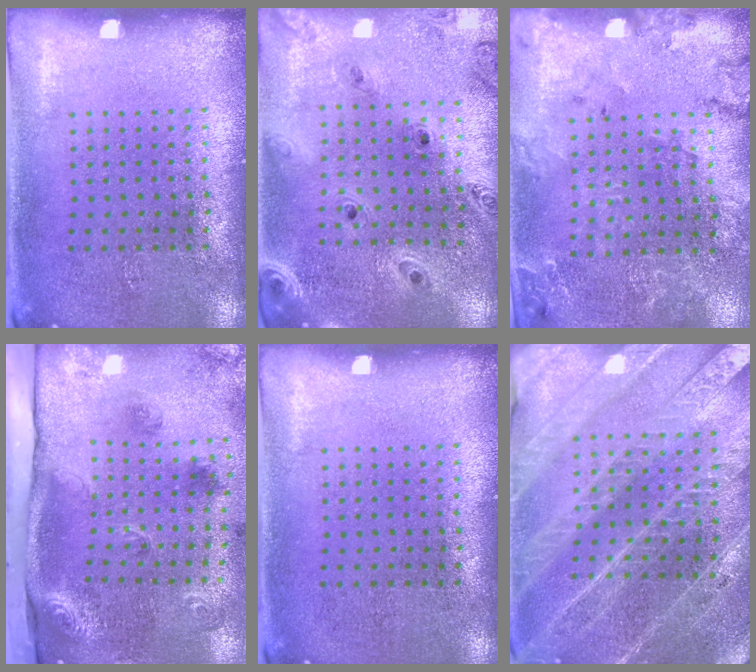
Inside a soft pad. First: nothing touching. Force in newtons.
{"total": 1.4, "press": 1.4, "slide": 0.1}
{"total": 1.9, "press": 1.9, "slide": 0.2}
{"total": 2.8, "press": 1.9, "slide": 2.1}
{"total": 0.0}
{"total": 4.3, "press": 3.9, "slide": 1.8}